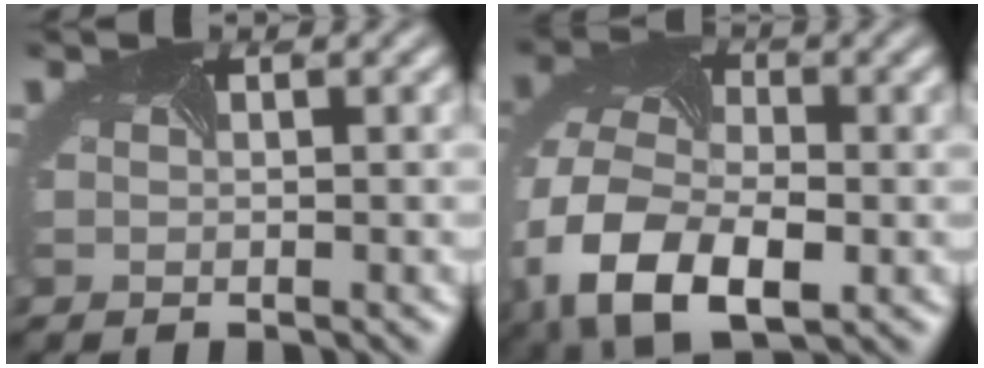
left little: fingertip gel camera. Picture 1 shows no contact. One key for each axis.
{"total": 11.5, "fx": -3.6, "fy": 7.3, "fz": 8.1, "tx": -0.188, "ty": -0.018, "tz": -0.061}